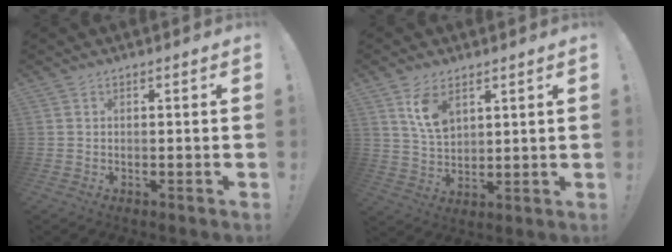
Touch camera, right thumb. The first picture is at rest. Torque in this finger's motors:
{"motor_torque": [0.02, 0.09, 0.24, 0.14, 0.02]}